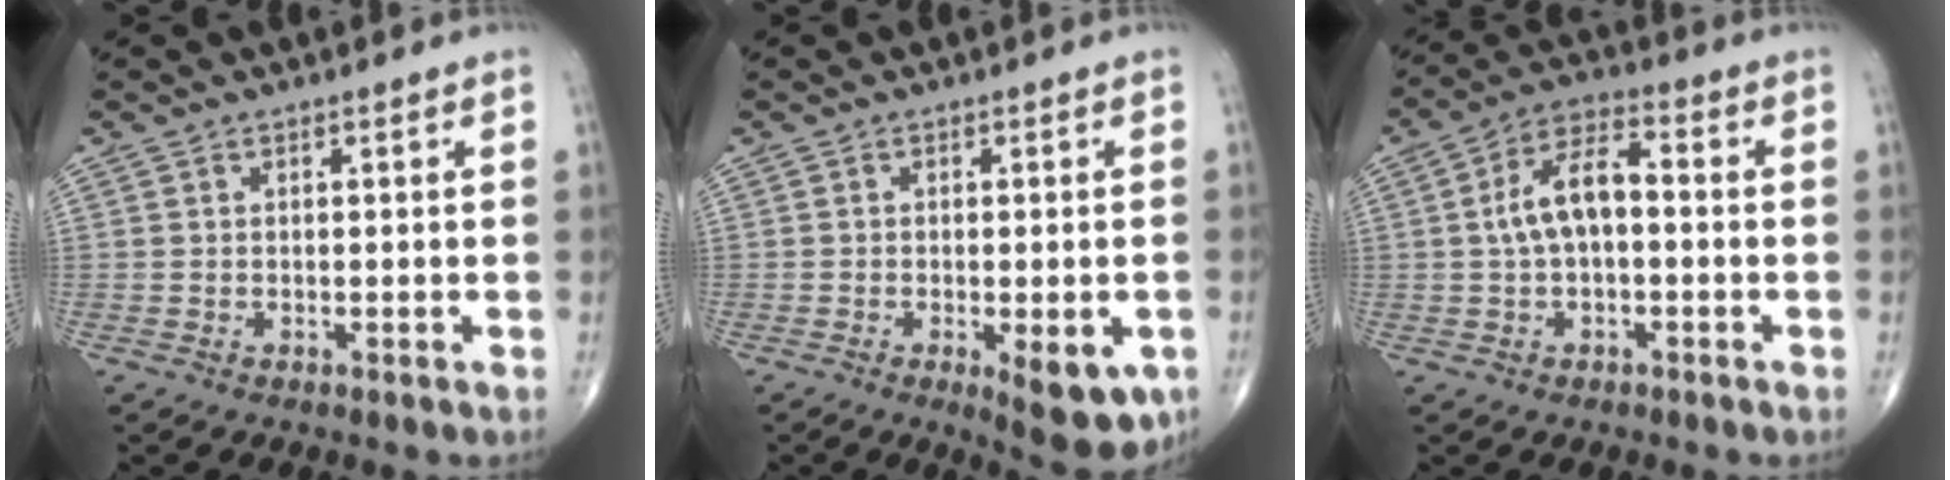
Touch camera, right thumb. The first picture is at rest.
{"total": 9.1, "force": [-3.3, 3.3, 7.8], "torque": [-0.089, -0.007, -0.038]}
{"total": 9.0, "force": [0.1, 4.5, 7.8], "torque": [-0.148, 0.032, -0.006]}